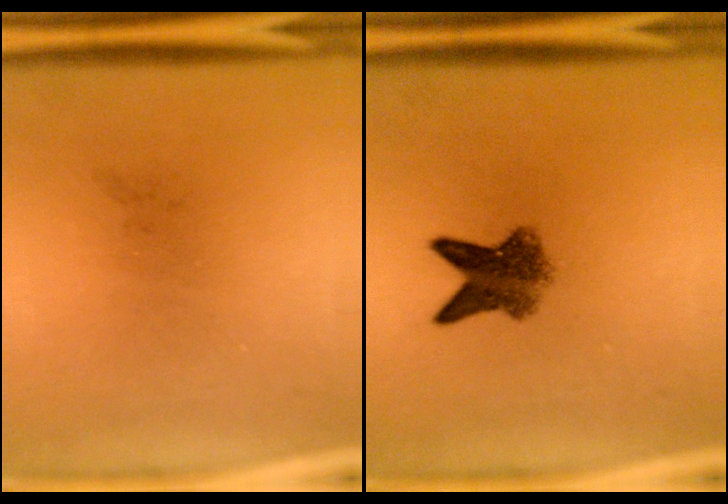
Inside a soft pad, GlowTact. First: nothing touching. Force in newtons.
{"total": 5.5}